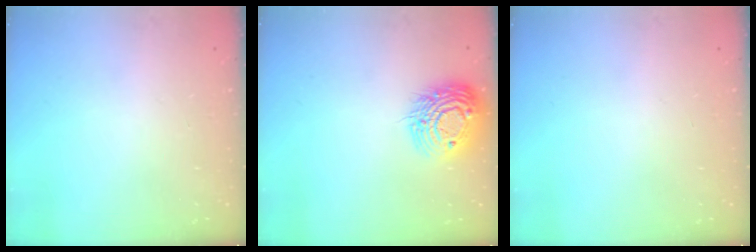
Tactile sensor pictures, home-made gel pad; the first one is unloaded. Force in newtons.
{"total": 15.3, "press": 15.3, "slide": 1.2}
{"total": 0.0}